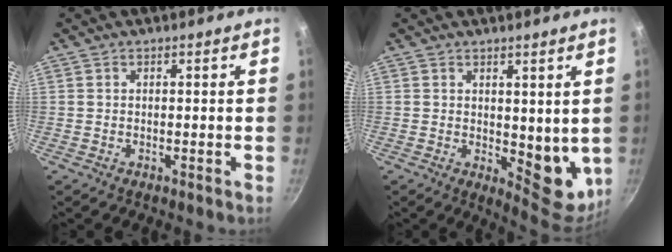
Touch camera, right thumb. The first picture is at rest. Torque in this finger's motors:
{"motor_torque": [-0.36, 0.61, 0.63, 0.04, 0.01]}